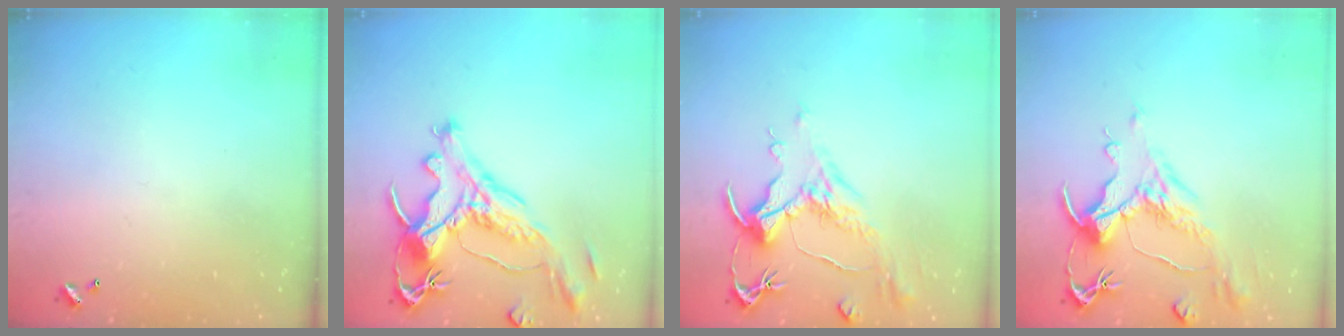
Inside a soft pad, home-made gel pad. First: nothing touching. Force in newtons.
{"total": 2.1, "press": 1.6, "slide": 1.3}
{"total": 1.6, "press": 0.8, "slide": 1.5}
{"total": 1.5, "press": 0.5, "slide": 1.4}